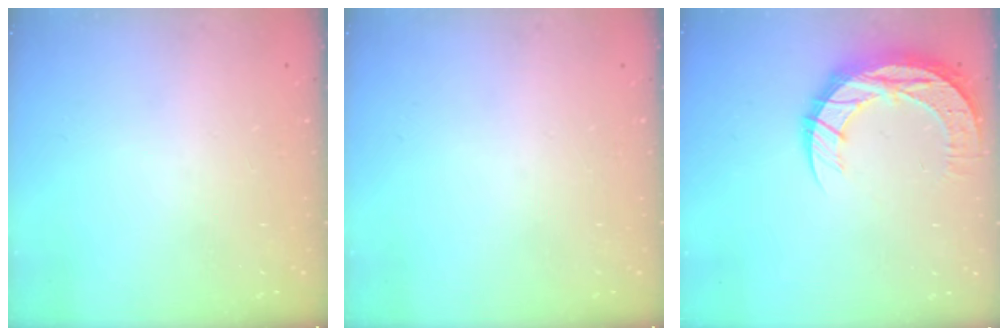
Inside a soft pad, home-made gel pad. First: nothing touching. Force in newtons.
{"total": 0.0}
{"total": 12.2, "press": 12.2, "slide": 0.9}